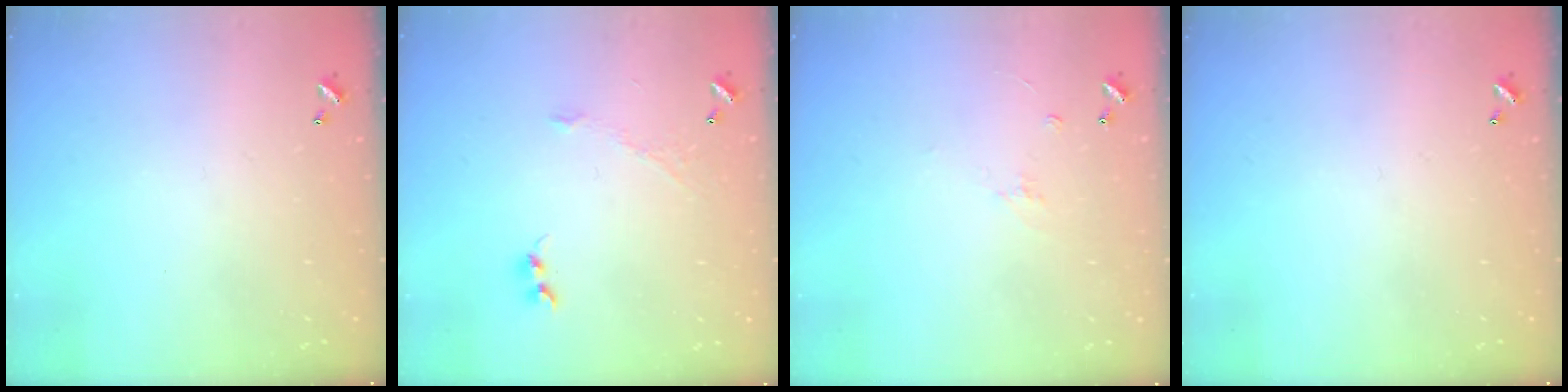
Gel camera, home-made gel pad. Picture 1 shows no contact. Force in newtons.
{"total": 2.9, "press": 2.8, "slide": 0.5}
{"total": 4.4, "press": 4.4, "slide": 0.6}
{"total": 0.0}